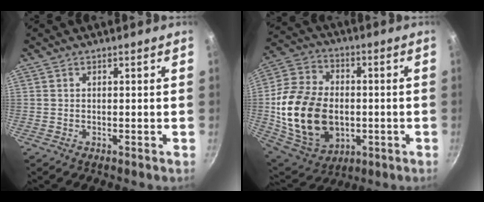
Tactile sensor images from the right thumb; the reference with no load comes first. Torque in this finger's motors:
{"motor_torque": [-0.37, 1.52, 1.68, -0.57, 0.38]}